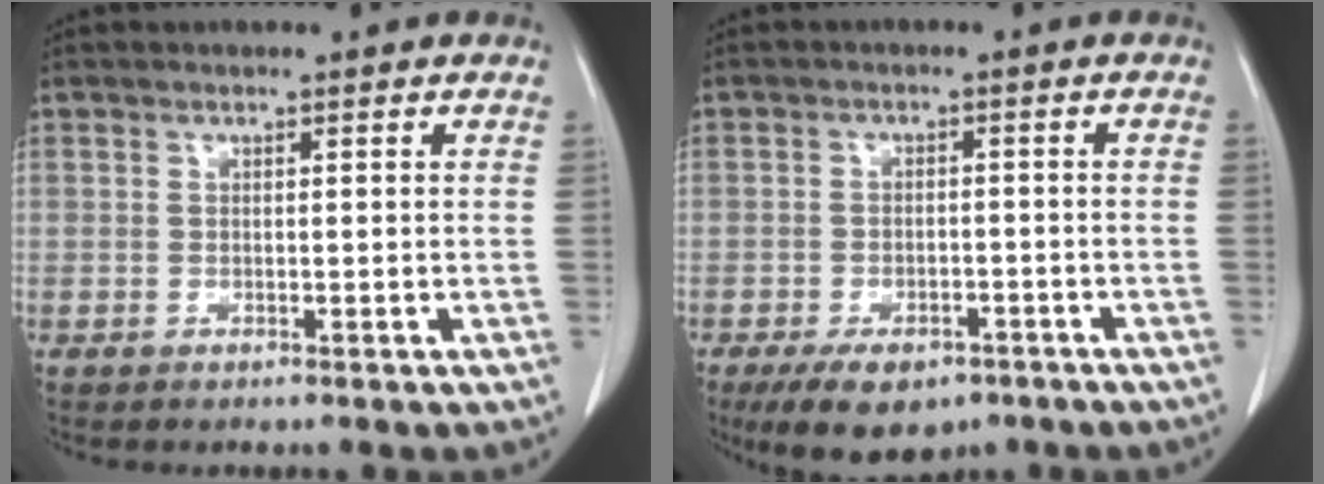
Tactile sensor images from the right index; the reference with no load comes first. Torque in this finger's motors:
{"motor_torque": [0.32, -0.42, 0.16, 0.02]}